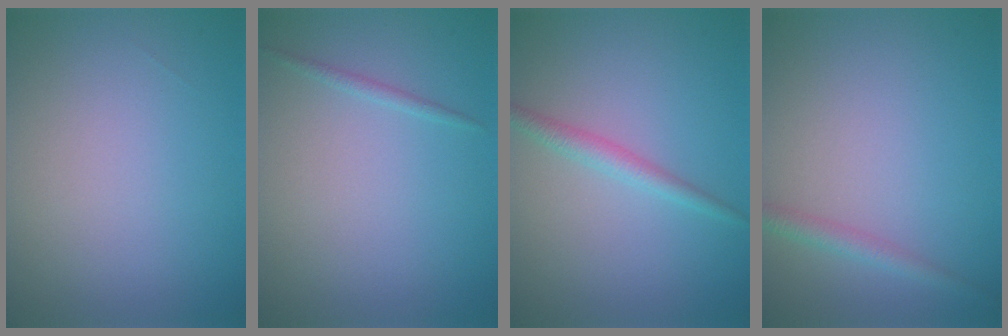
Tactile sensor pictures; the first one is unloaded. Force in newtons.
{"total": 0.7, "press": 0.7, "slide": 0.0}
{"total": 1.8, "press": 1.8, "slide": 0.1}
{"total": 1.7, "press": 1.7, "slide": 0.1}